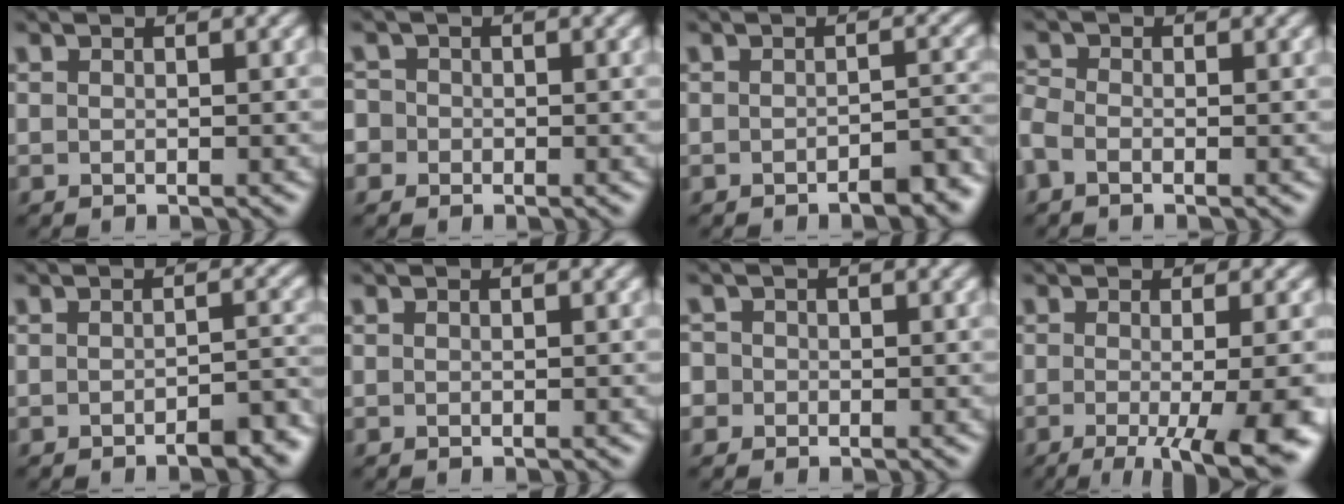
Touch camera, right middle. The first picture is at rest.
{"total": 2.4, "force": [-0.8, 2.3, 0.4], "torque": [0.007, 0.011, -0.034]}
{"total": 2.8, "force": [-2.1, 0.9, 1.6], "torque": [-0.019, 0.008, -0.027]}
{"total": 1.7, "force": [-0.9, 1.0, 1.0], "torque": [-0.030, -0.002, -0.032]}
{"total": 3.1, "force": [-2.2, 0.9, 1.9], "torque": [-0.023, 0.006, -0.030]}
{"total": 0.0}
{"total": 2.2, "force": [-0.5, 2.1, 0.4], "torque": [0.005, 0.010, -0.028]}
{"total": 10.5, "force": [-3.4, 3.2, 9.3], "torque": [-0.110, -0.019, -0.041]}